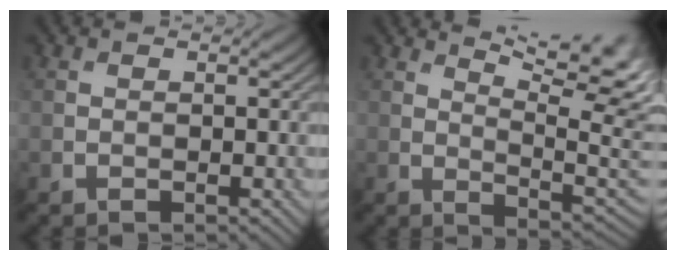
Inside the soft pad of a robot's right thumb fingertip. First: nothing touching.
{"total": 11.3, "force": [6.3, 3.0, 8.9], "torque": [-0.142, 0.005, 0.093]}